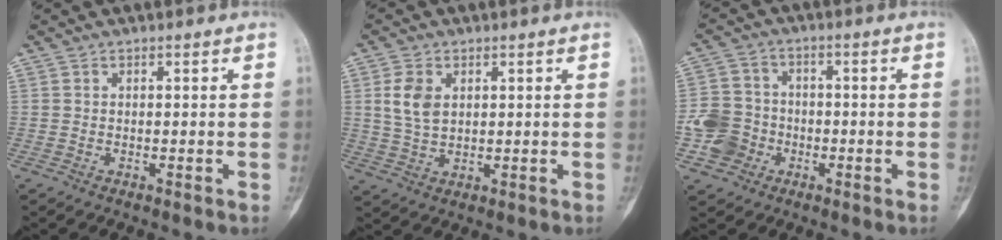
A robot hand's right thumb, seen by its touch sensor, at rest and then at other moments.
{"total": 6.2, "force": [1.7, 4.0, 4.4], "torque": [-0.084, -0.004, 0.040]}
{"total": 8.4, "force": [-2.7, 7.5, 2.7], "torque": [-0.033, 0.020, -0.053]}